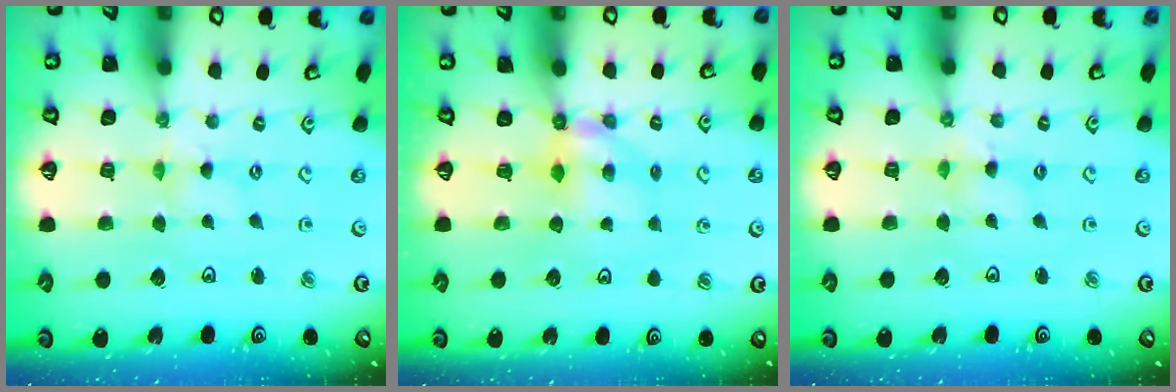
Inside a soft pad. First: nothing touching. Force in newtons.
{"total": 5.8, "press": 5.8, "slide": 0.2}
{"total": 0.0}